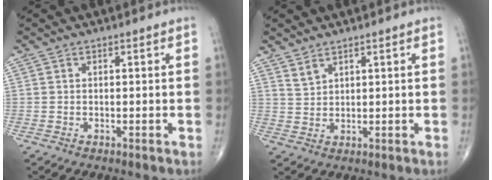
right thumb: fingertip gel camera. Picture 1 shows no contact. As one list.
[{"total": 2.3, "force": [2.0, 0.8, 0.8], "torque": [-0.009, -0.015, 0.043]}]